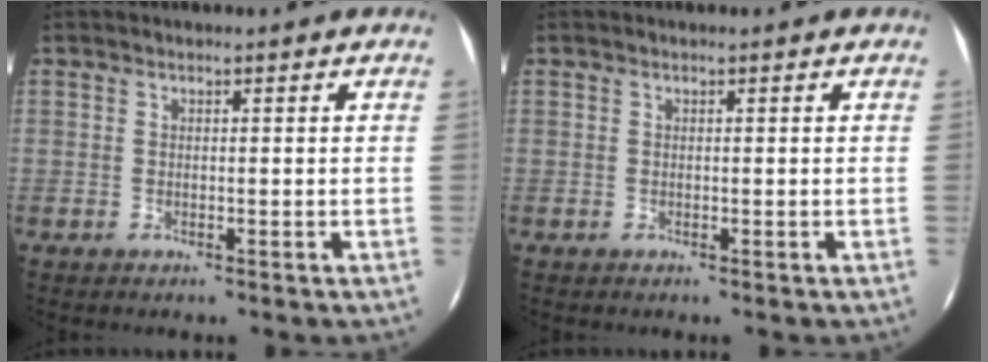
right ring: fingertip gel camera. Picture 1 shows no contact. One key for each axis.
{"total": 0.0}